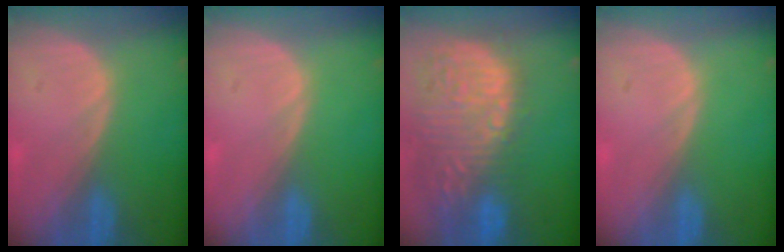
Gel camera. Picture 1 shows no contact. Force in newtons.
{"total": 0.0}
{"total": 15.4, "press": 12.6, "slide": 8.8}
{"total": 0.0}